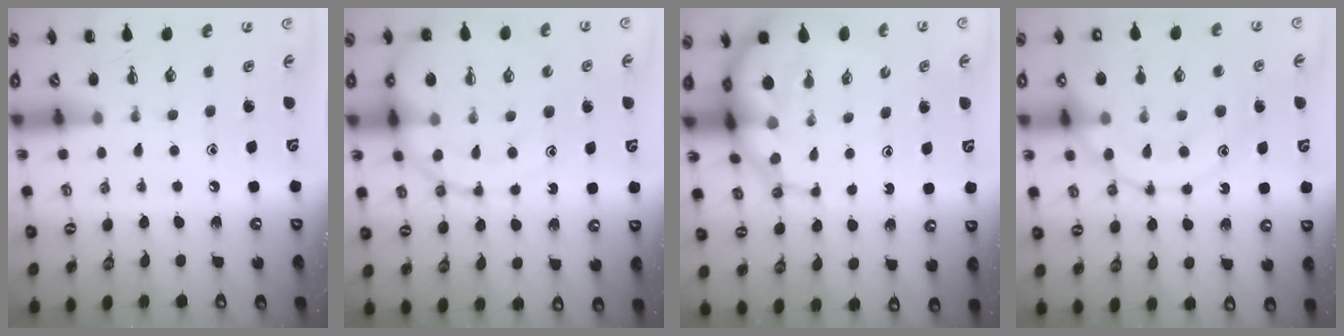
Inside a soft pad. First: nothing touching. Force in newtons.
{"total": 13.9, "press": 13.6, "slide": 3.1}
{"total": 9.0, "press": 8.6, "slide": 2.4}
{"total": 18.3, "press": 18.2, "slide": 2.1}